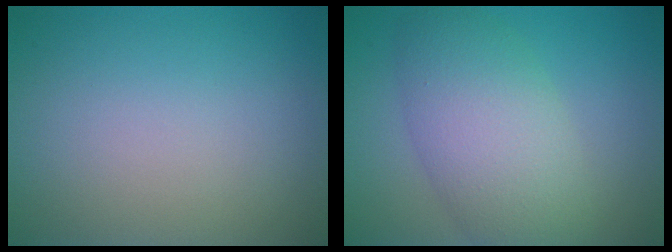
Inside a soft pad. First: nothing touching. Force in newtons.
{"total": 7.0, "press": 7.0, "slide": 0.1}